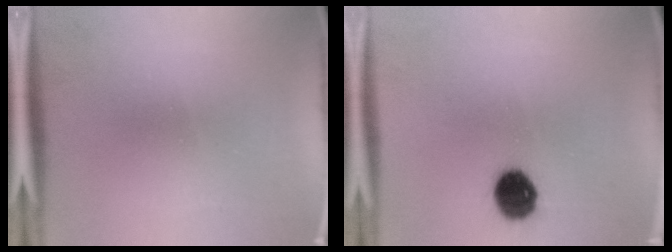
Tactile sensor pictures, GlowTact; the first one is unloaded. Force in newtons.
{"total": 9.4}